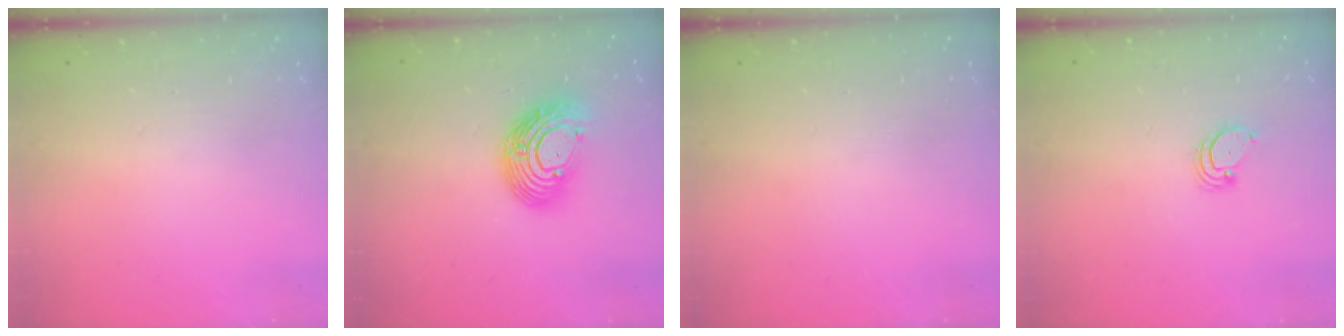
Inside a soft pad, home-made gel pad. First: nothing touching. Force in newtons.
{"total": 13.2, "press": 13.2, "slide": 0.8}
{"total": 0.0}
{"total": 2.2, "press": 2.2, "slide": 0.3}